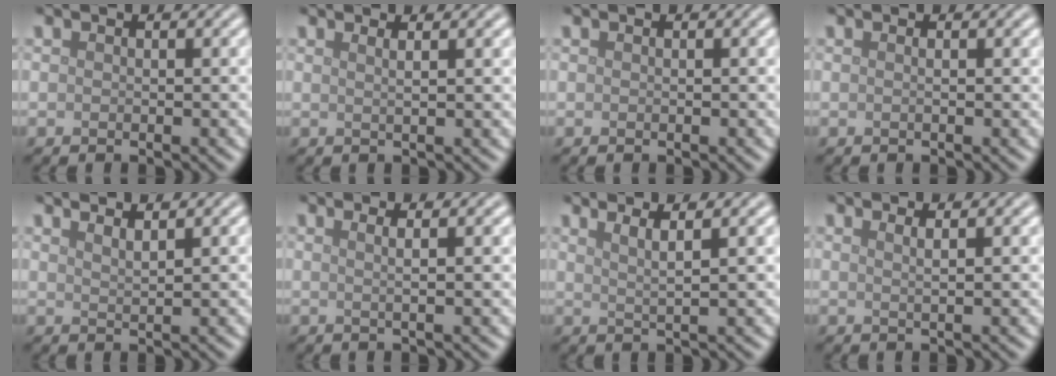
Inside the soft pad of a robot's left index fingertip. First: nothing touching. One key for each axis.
{"total": 2.5, "fx": 1.3, "fy": 1.0, "fz": 1.9, "tx": -0.011, "ty": 0.007, "tz": -0.009}
{"total": 0.0}
{"total": 1.0, "fx": 0.2, "fy": 0.3, "fz": 1.0, "tx": -0.011, "ty": 0.002, "tz": -0.002}
{"total": 2.5, "fx": 2.0, "fy": 0.7, "fz": 1.3, "tx": 0.001, "ty": 0.010, "tz": 0.010}
{"total": 3.5, "fx": 1.5, "fy": 1.4, "fz": 2.9, "tx": -0.025, "ty": 0.016, "tz": -0.014}
{"total": 3.4, "fx": 2.1, "fy": 0.8, "fz": 2.6, "tx": -0.033, "ty": 0.014, "tz": 0.017}
{"total": 2.7, "fx": 1.4, "fy": 1.0, "fz": 2.1, "tx": -0.013, "ty": 0.009, "tz": -0.007}